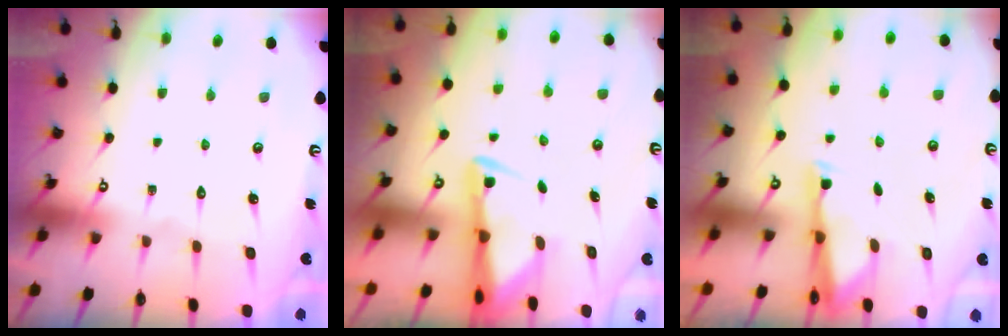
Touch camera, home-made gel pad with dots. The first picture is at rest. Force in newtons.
{"total": 2.9, "press": 2.9, "slide": 0.5}
{"total": 2.7, "press": 2.7, "slide": 0.5}